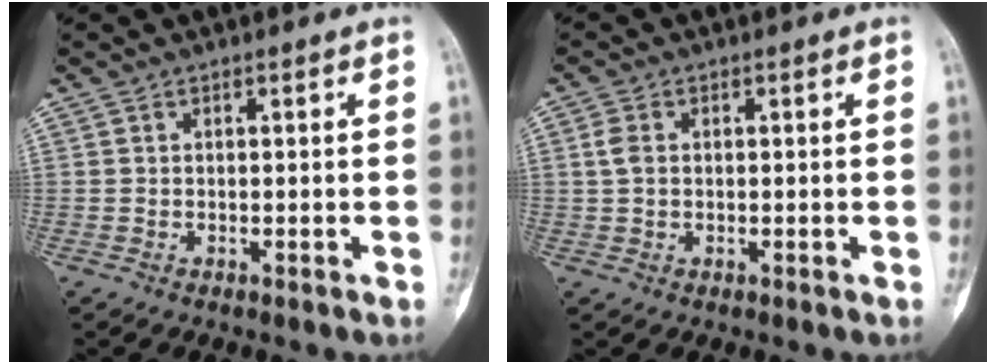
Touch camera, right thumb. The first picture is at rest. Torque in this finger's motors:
{"motor_torque": [-0.09, 0.40, 0.32, 0.23, 0.11]}